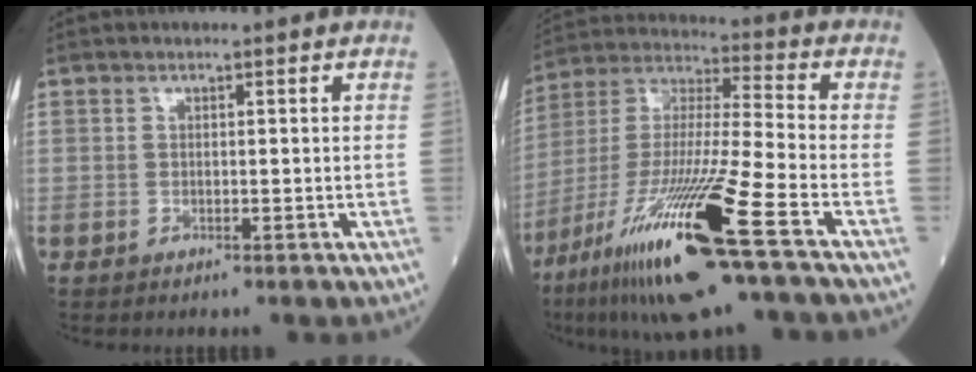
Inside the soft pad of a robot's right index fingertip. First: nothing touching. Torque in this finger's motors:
{"motor_torque": [1.65, -0.49, 1.05, 0.21]}